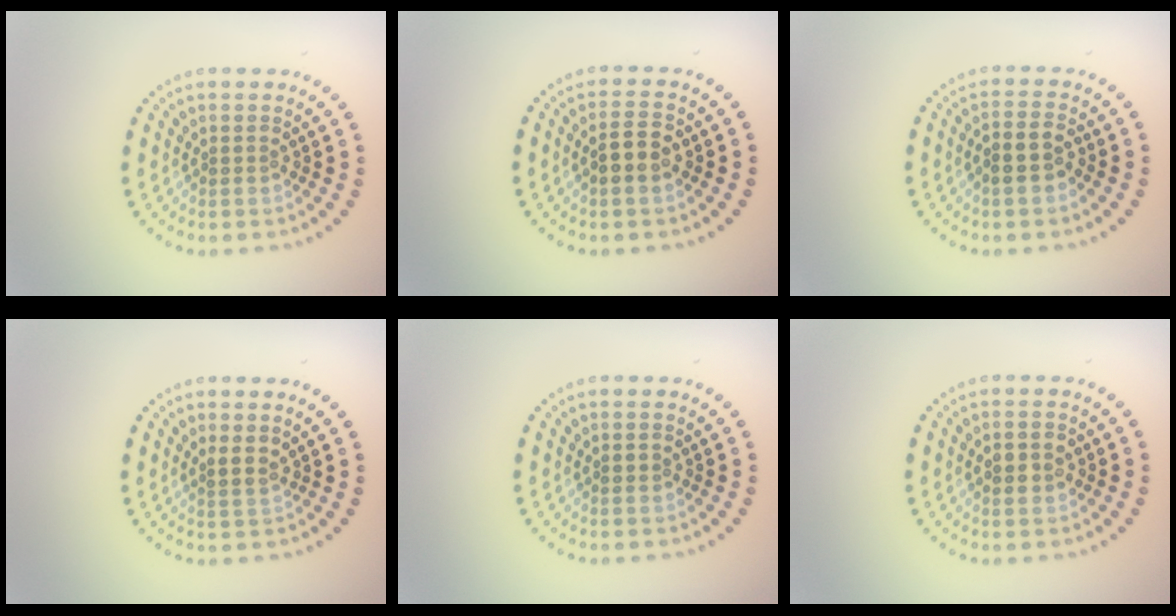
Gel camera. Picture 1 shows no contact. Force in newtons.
{"total": 2.5, "press": 2.5, "slide": 0.3}
{"total": 2.4, "press": 2.3, "slide": 0.8}
{"total": 1.2, "press": 0.8, "slide": 0.8}
{"total": 0.8, "press": 0.8, "slide": 0.1}
{"total": 2.0, "press": 2.0, "slide": 0.1}